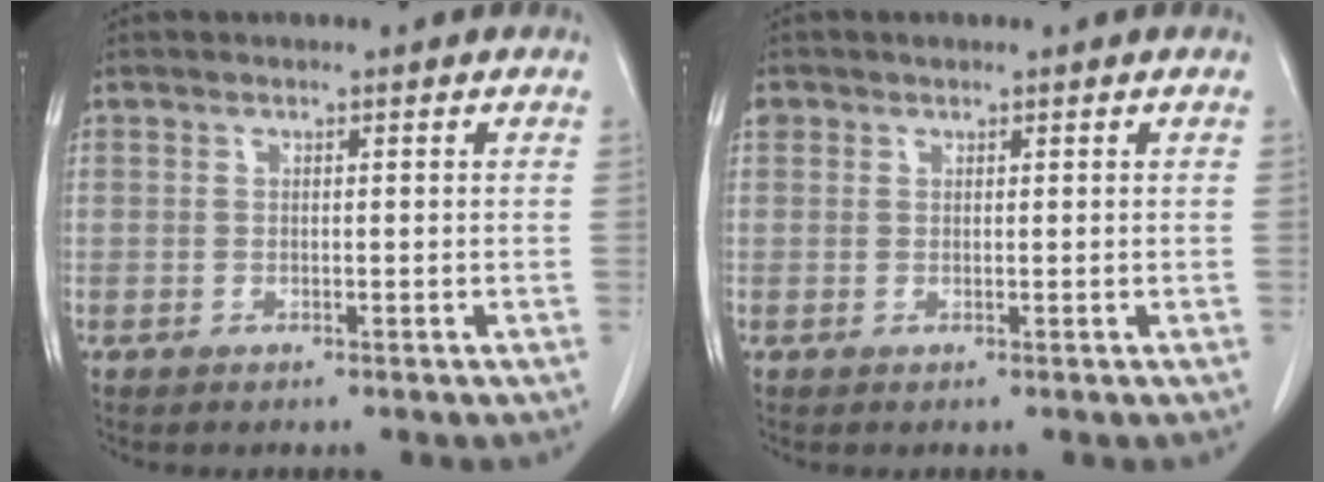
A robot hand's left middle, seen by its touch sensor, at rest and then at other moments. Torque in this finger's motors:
{"motor_torque": [0.07, -0.05, -0.02, 0.00]}